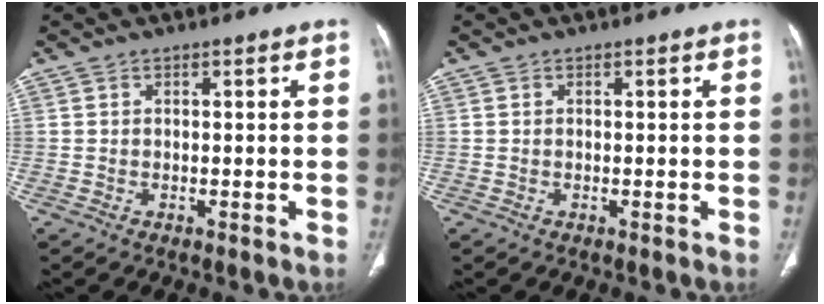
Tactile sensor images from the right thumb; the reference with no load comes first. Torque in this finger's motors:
{"motor_torque": [0.02, 0.02, 0.23, -0.22, -0.01]}